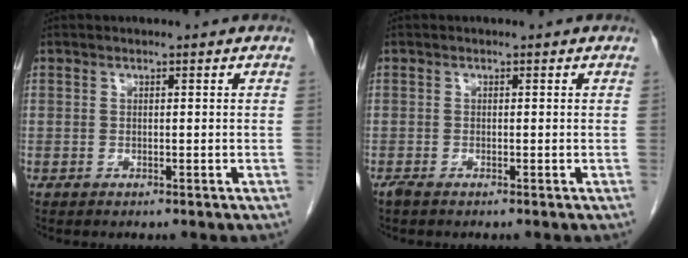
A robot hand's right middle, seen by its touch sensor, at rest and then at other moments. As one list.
[{"total": 0.8, "force": [-0.7, 0.0, 0.4], "torque": [-0.015, -0.004, -0.013]}]